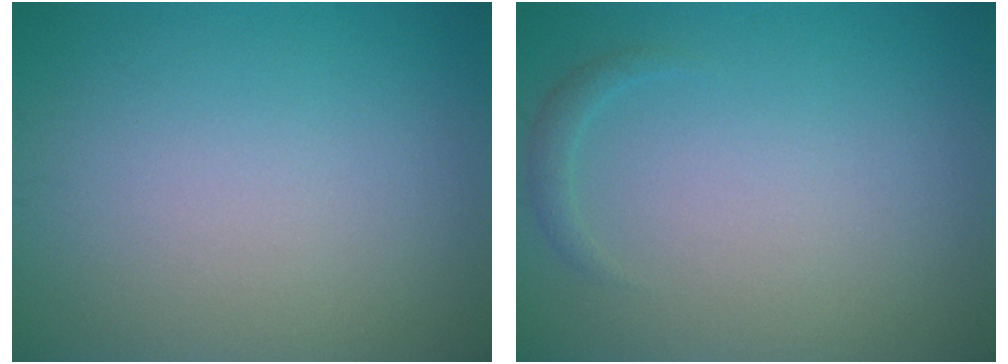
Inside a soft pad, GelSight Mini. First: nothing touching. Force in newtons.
{"total": 0.9, "press": 0.9, "slide": 0.1}